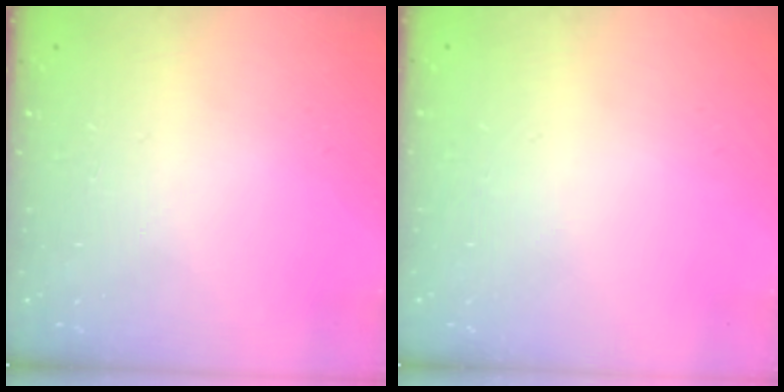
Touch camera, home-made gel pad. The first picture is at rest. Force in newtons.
{"total": 0.0}